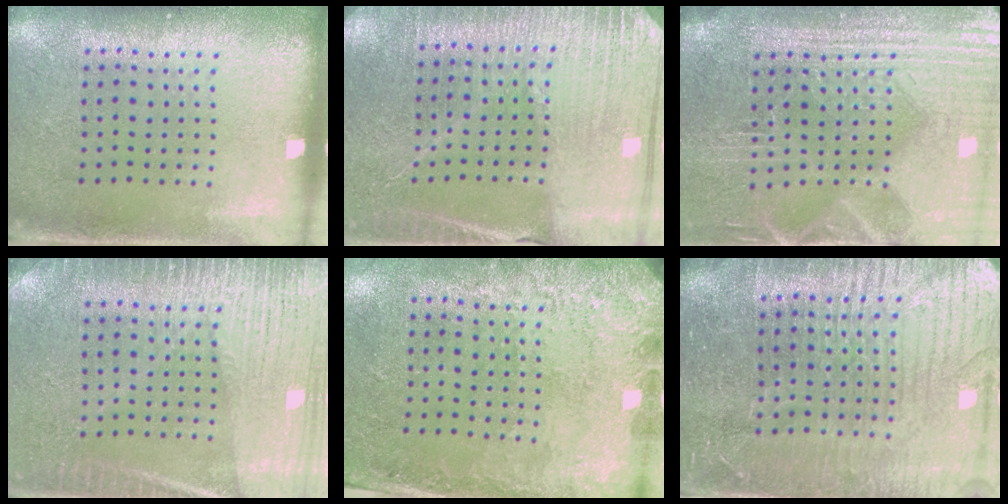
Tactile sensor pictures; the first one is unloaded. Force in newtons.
{"total": 3.3, "press": 3.2, "slide": 0.6}
{"total": 4.3, "press": 4.0, "slide": 1.5}
{"total": 4.9, "press": 4.9, "slide": 0.7}
{"total": 2.8, "press": 1.9, "slide": 2.0}
{"total": 4.7, "press": 4.4, "slide": 1.6}